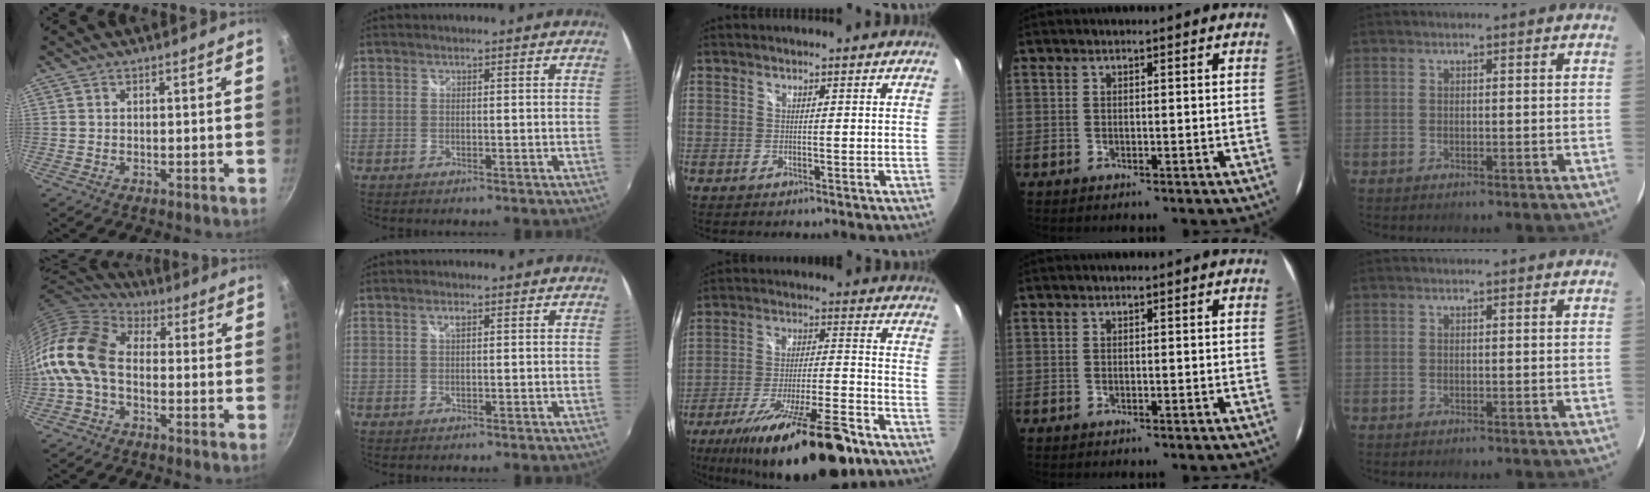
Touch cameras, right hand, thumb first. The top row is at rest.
{"thumb": {"total": 14.6, "force": [-2.4, 9.7, 10.6], "torque": [-0.198, 0.041, -0.072]}, "index": {"total": 1.0, "force": [0.6, 0.2, 0.8], "torque": [-0.015, 0.002, 0.008]}, "middle": {"total": 23.2, "force": [-16.6, 5.2, 15.4], "torque": [-0.267, -0.039, -0.254]}}